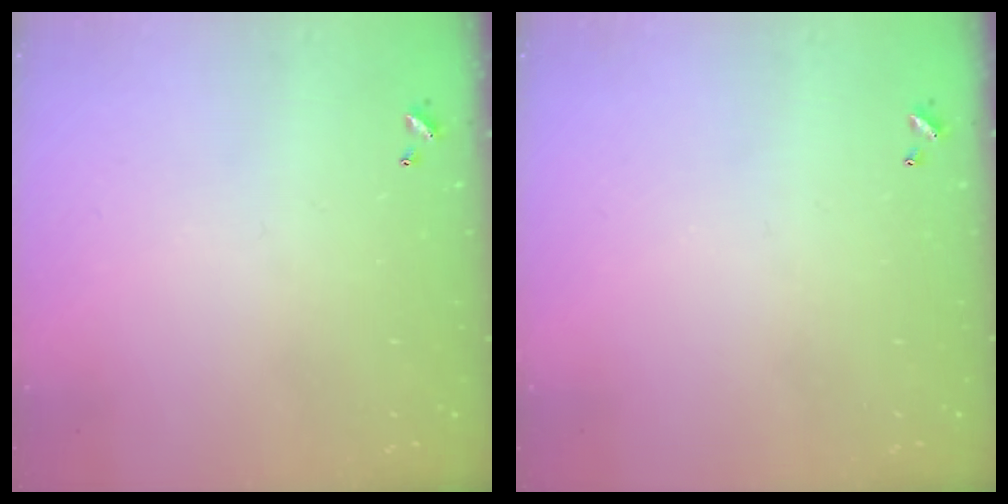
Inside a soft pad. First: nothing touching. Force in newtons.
{"total": 0.0}